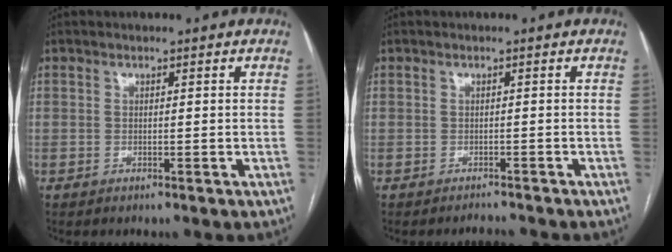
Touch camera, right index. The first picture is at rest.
{"total": 1.3, "force": [-1.2, 0.0, -0.1], "torque": [0.002, -0.006, -0.015]}